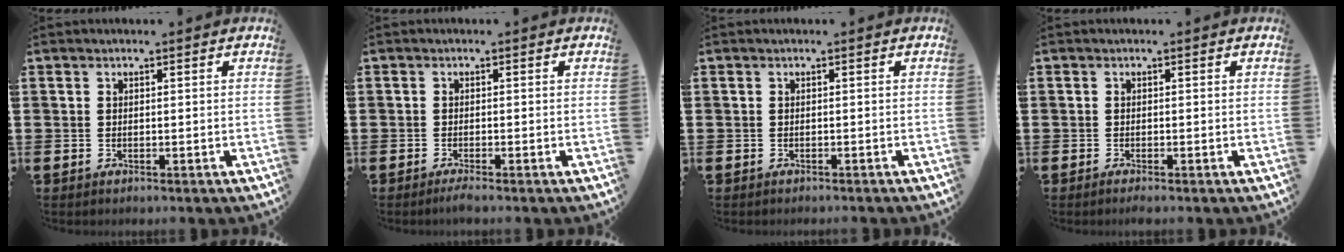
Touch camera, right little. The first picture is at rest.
{"total": 1.0, "force": [-0.7, 0.0, 0.7], "torque": [-0.011, -0.001, -0.014]}
{"total": 0.0}
{"total": 0.6, "force": [-0.4, 0.0, 0.4], "torque": [-0.007, -0.002, -0.007]}